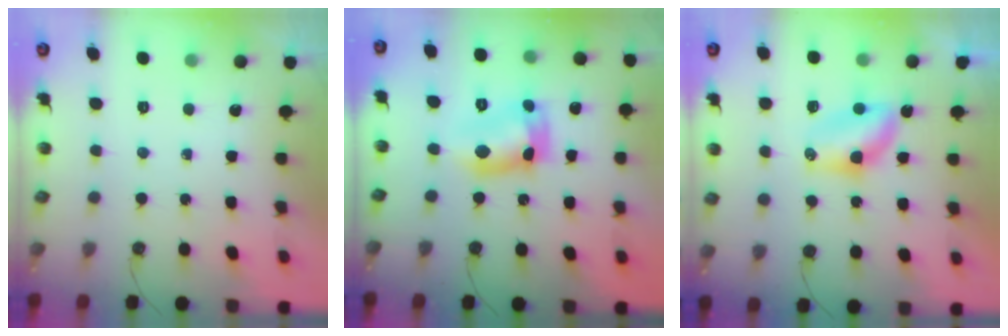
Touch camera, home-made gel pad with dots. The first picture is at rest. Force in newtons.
{"total": 13.4, "press": 13.4, "slide": 0.9}
{"total": 7.2, "press": 6.9, "slide": 2.1}